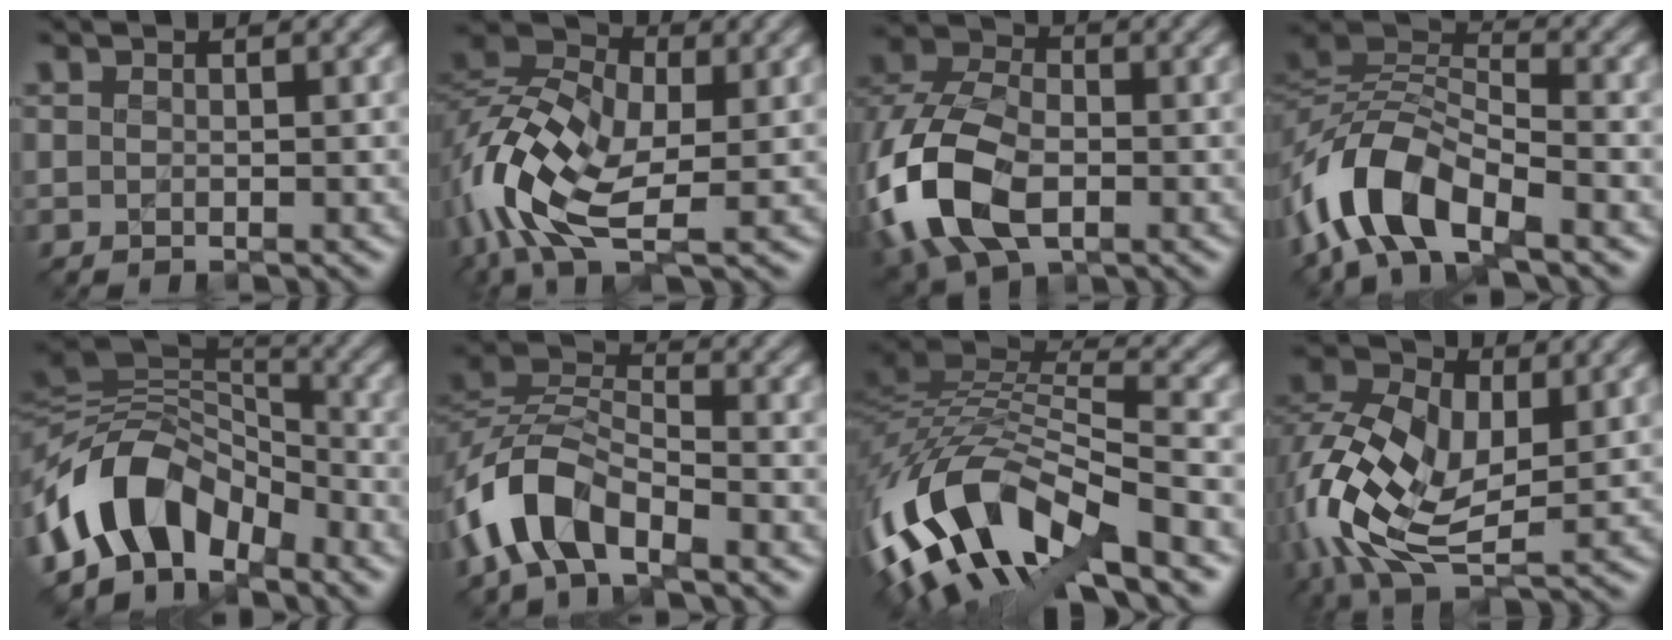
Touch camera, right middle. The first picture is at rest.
{"total": 10.1, "force": [-3.6, 5.6, 7.5], "torque": [-0.164, 0.002, -0.079]}
{"total": 11.2, "force": [-3.0, 7.5, 7.8], "torque": [-0.202, -0.010, -0.069]}
{"total": 8.5, "force": [-4.9, 4.0, 5.7], "torque": [-0.113, 0.008, -0.102]}
{"total": 8.5, "force": [-4.3, 5.4, 5.0], "torque": [-0.077, 0.016, -0.089]}
{"total": 6.6, "force": [-3.9, 3.4, 4.1], "torque": [-0.077, 0.007, -0.085]}
{"total": 13.8, "force": [-6.5, 6.0, 10.6], "torque": [-0.225, 0.017, -0.125]}
{"total": 11.4, "force": [-1.0, 6.9, 9.0], "torque": [-0.203, 0.004, -0.030]}